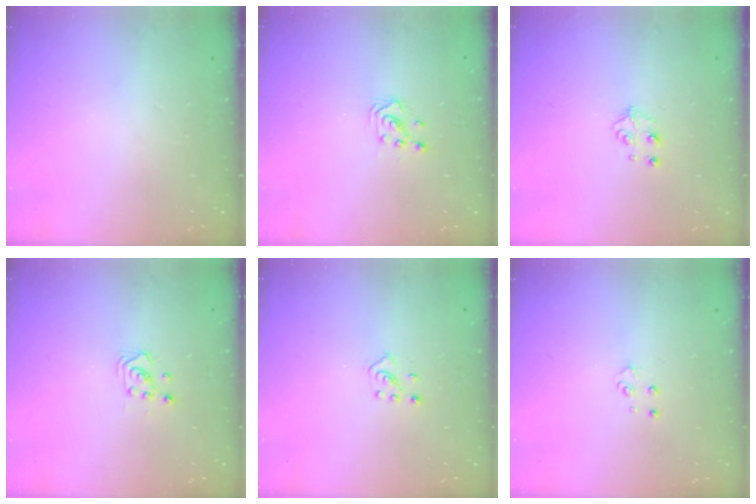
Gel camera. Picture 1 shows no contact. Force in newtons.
{"total": 2.9, "press": 2.8, "slide": 0.3}
{"total": 4.7, "press": 4.7, "slide": 0.4}
{"total": 3.1, "press": 3.1, "slide": 0.2}
{"total": 4.2, "press": 4.1, "slide": 0.7}
{"total": 4.0, "press": 4.0, "slide": 0.4}